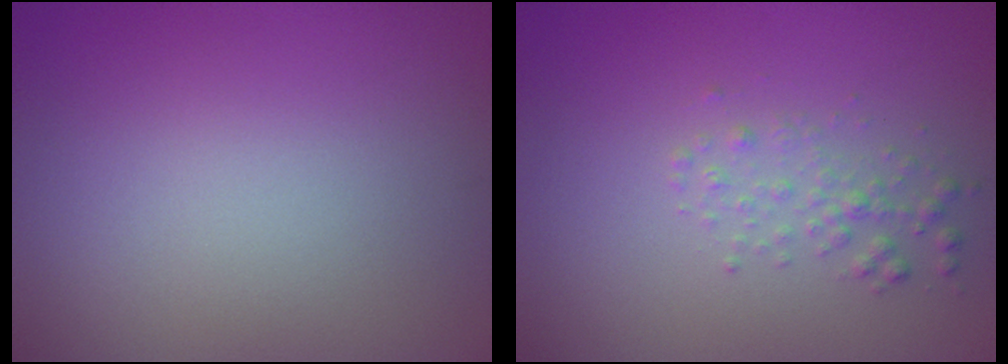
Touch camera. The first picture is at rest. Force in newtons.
{"total": 1.5, "press": 1.5, "slide": 0.0}